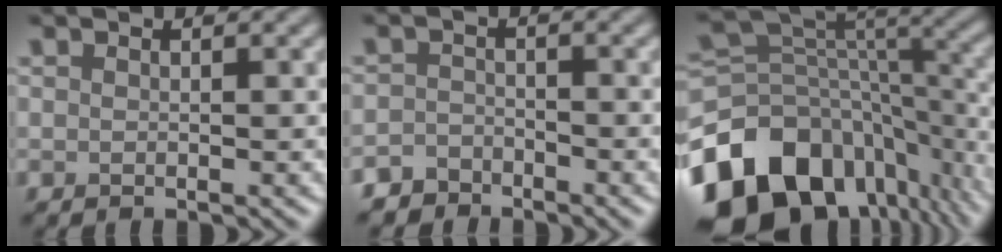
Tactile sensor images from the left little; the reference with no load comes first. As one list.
[{"total": 2.6, "force": [-2.4, 1.2, 0.0], "torque": [0.009, 0.001, -0.048]}, {"total": 15.2, "force": [-8.2, 10.1, 7.9], "torque": [-0.194, -0.006, -0.129]}]